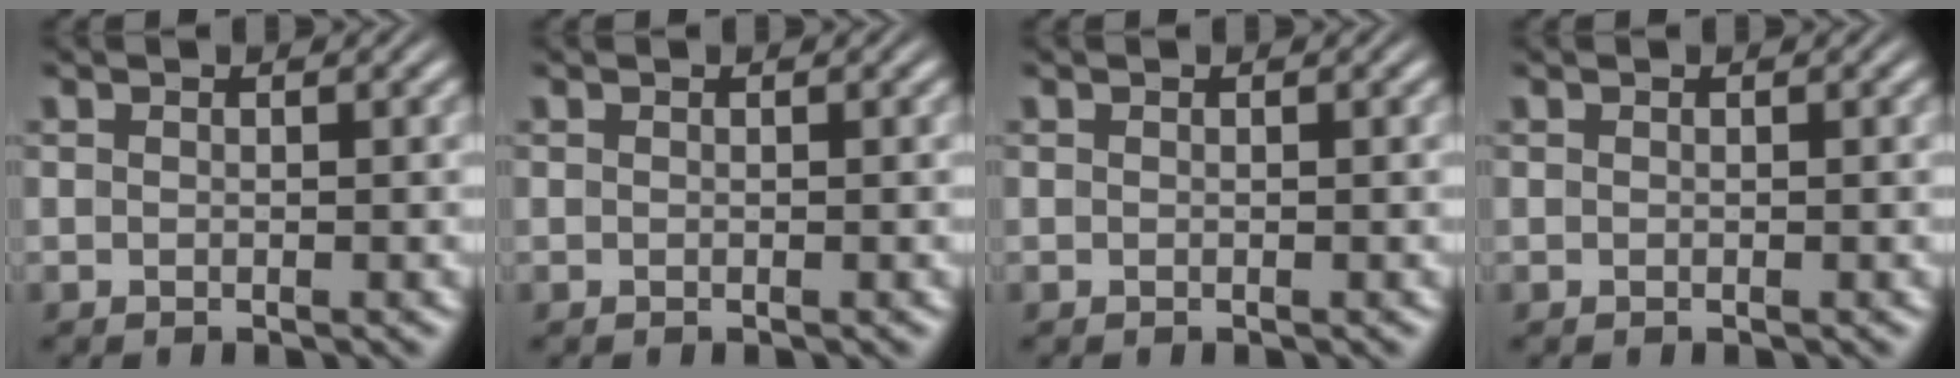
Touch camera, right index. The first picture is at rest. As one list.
[{"total": 0.0}, {"total": 0.0}, {"total": 0.0}]